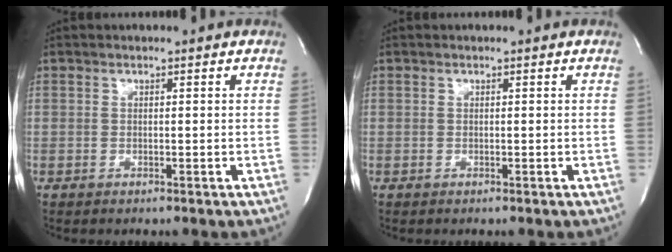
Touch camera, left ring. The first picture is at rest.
{"total": 0.0}